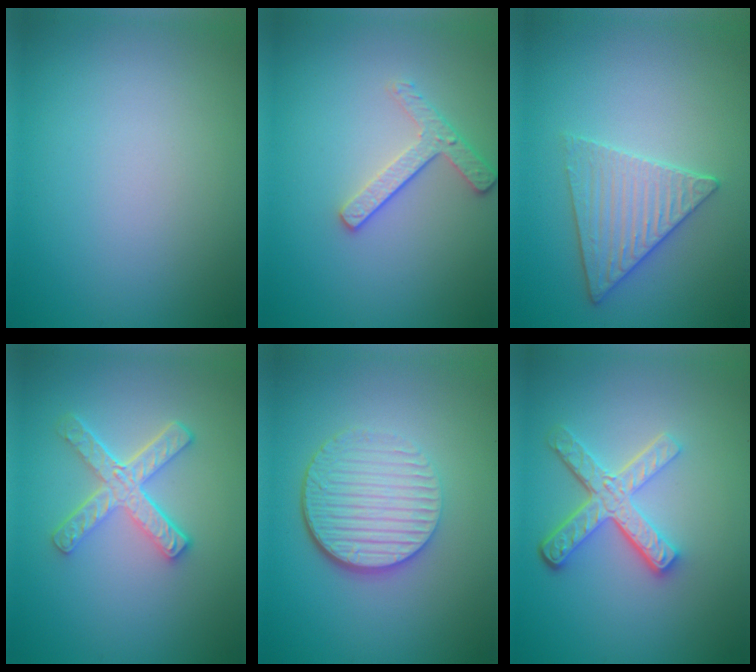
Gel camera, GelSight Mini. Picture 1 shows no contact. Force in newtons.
{"total": 2.4, "press": 2.3, "slide": 0.9}
{"total": 3.4, "press": 3.4, "slide": 0.2}
{"total": 4.5, "press": 3.3, "slide": 3.1}
{"total": 5.7, "press": 4.0, "slide": 4.0}
{"total": 4.9, "press": 3.6, "slide": 3.3}